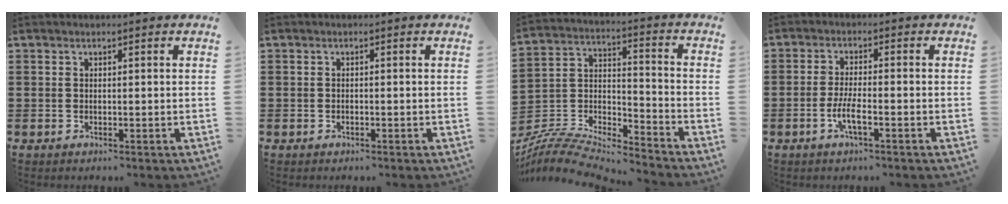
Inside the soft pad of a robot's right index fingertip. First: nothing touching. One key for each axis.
{"total": 0.0}
{"total": 7.0, "fx": -6.8, "fy": 0.8, "fz": 1.5, "tx": -0.041, "ty": -0.008, "tz": -0.142}
{"total": 3.8, "fx": -1.6, "fy": 0.6, "fz": 3.4, "tx": -0.071, "ty": -0.003, "tz": -0.033}